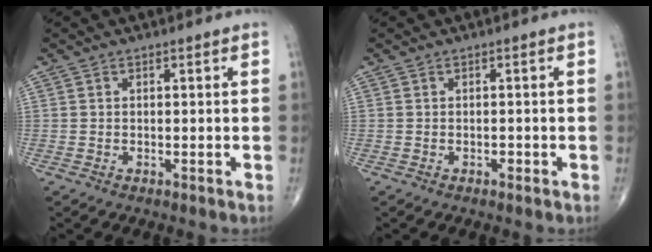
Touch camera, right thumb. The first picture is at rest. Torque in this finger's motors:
{"motor_torque": [0.51, -0.21, -0.09, -0.22, 0.02]}